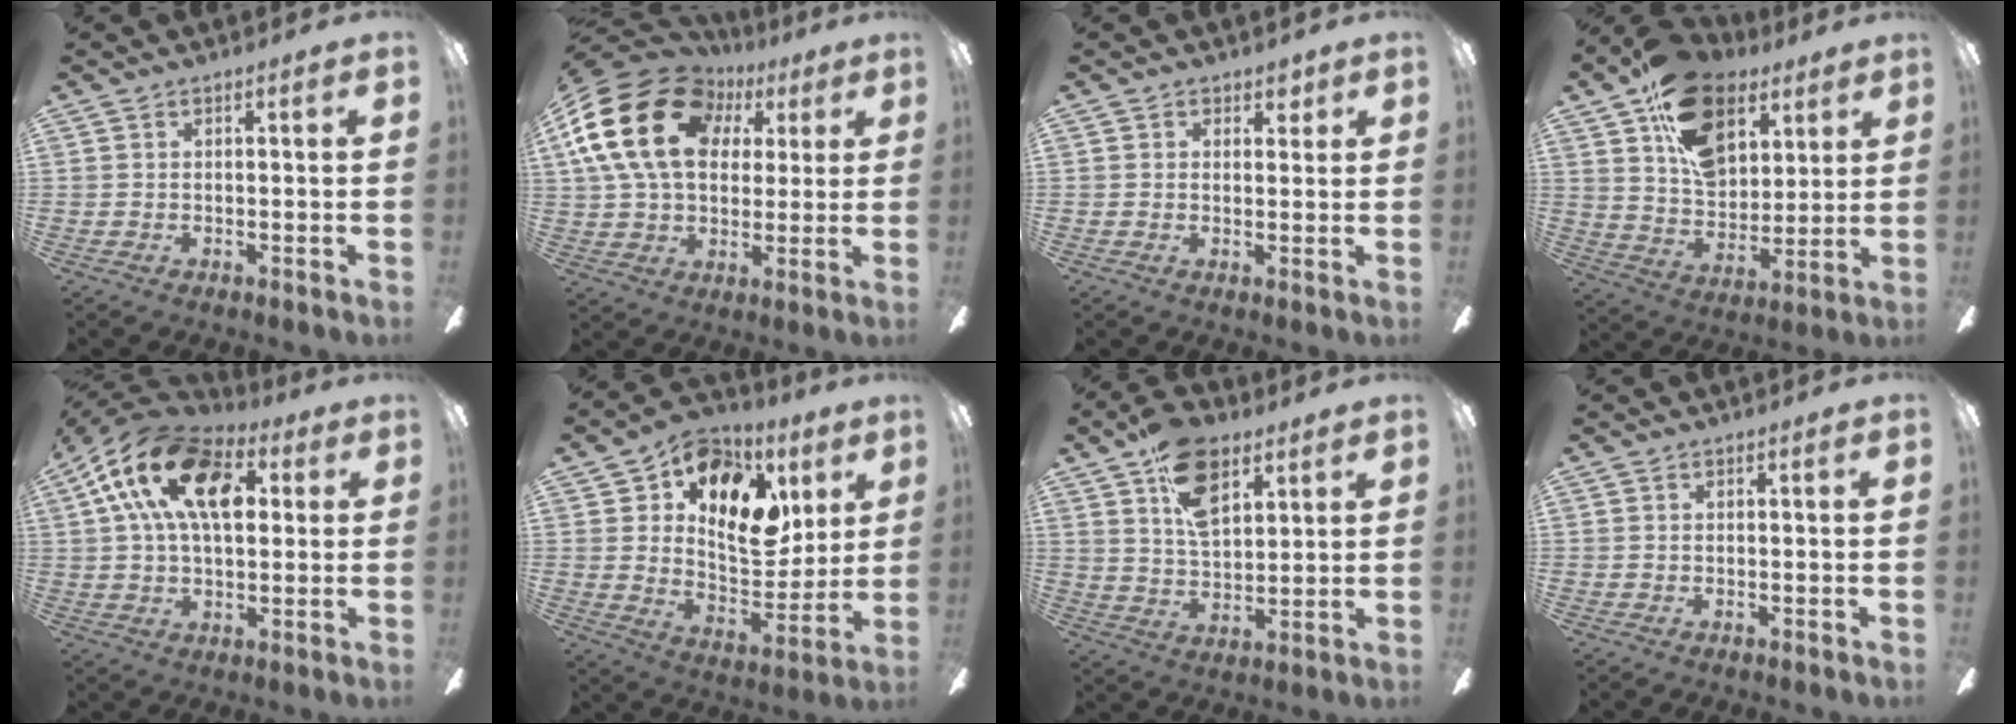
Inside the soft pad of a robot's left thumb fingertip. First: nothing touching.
{"total": 22.8, "force": [6.5, 16.7, 14.1], "torque": [-0.289, -0.011, 0.109]}
{"total": 2.5, "force": [1.5, 1.8, 0.6], "torque": [0.009, -0.004, 0.023]}
{"total": 18.7, "force": [10.4, 12.0, 9.9], "torque": [-0.166, -0.040, 0.193]}
{"total": 19.9, "force": [7.0, 11.2, 14.9], "torque": [-0.294, -0.002, 0.115]}
{"total": 16.1, "force": [7.7, 9.6, 10.4], "torque": [-0.156, -0.032, 0.137]}
{"total": 13.5, "force": [7.6, 7.6, 8.2], "torque": [-0.135, -0.019, 0.138]}
{"total": 0.0}